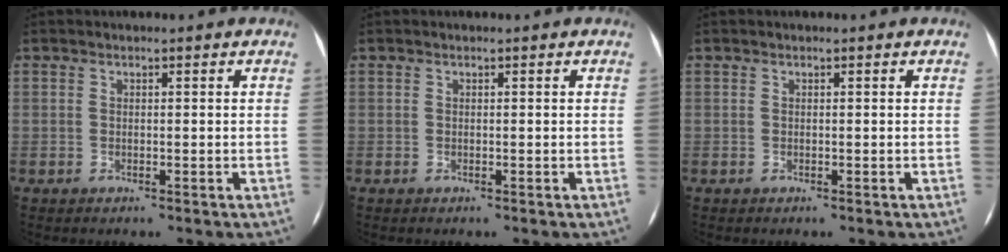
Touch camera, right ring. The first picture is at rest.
{"total": 0.0}
{"total": 0.0}